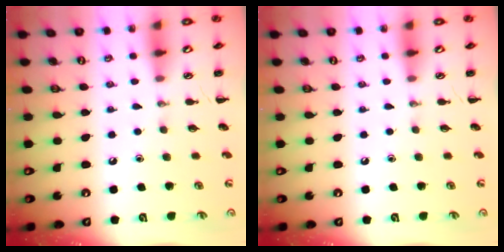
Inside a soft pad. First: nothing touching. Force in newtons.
{"total": 0.0}